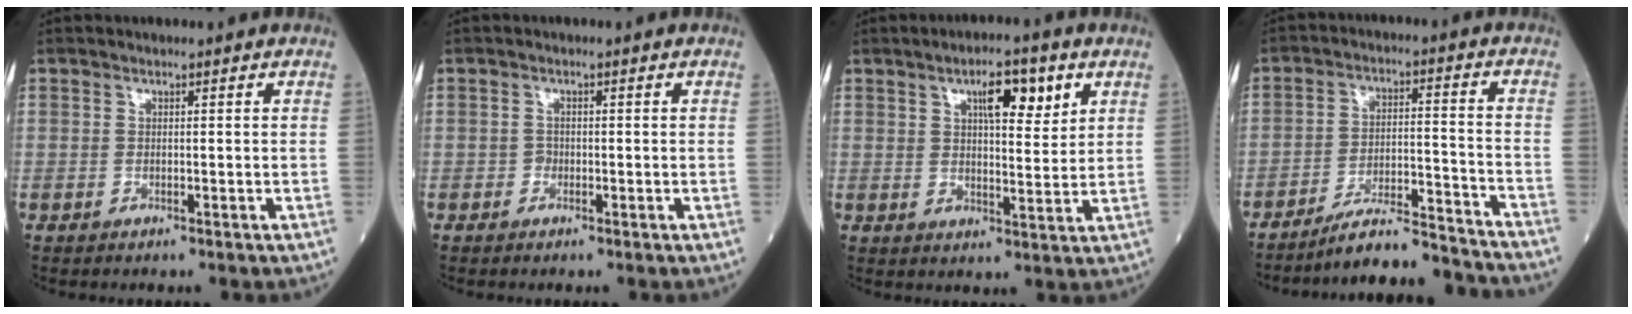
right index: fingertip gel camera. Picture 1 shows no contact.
{"total": 0.7, "force": [-0.4, 0.5, 0.2], "torque": [0.002, 0.004, -0.012]}
{"total": 7.8, "force": [3.7, 2.2, 6.5], "torque": [-0.101, 0.007, 0.056]}
{"total": 12.3, "force": [-11.9, -0.2, 3.2], "torque": [-0.040, 0.014, -0.195]}